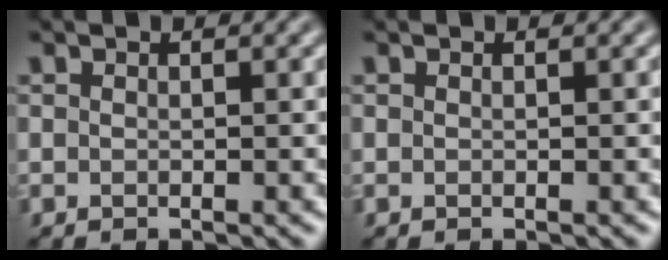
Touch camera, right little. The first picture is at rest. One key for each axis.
{"total": 0.0}